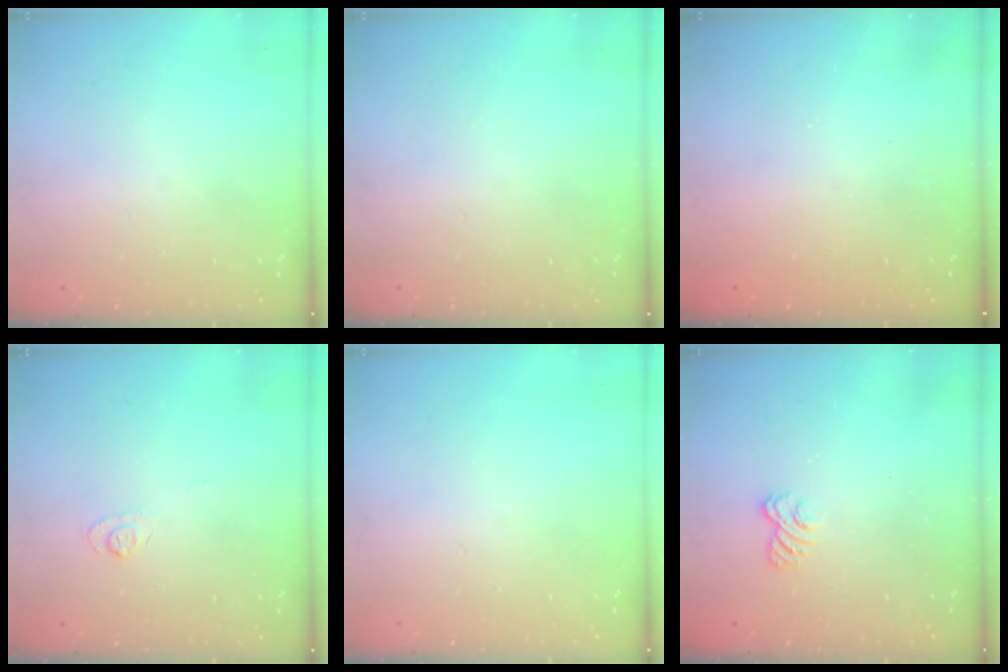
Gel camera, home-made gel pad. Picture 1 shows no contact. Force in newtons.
{"total": 0.0}
{"total": 2.4, "press": 2.3, "slide": 0.8}
{"total": 5.0, "press": 4.9, "slide": 0.5}
{"total": 0.0}
{"total": 2.9, "press": 2.6, "slide": 1.3}